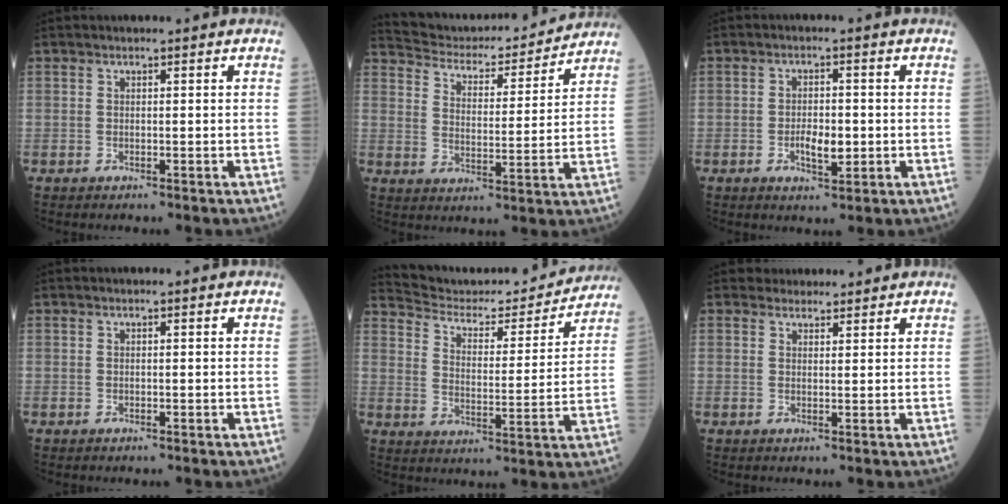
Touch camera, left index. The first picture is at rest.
{"total": 16.4, "force": [15.7, 2.6, 3.9], "torque": [-0.057, -0.002, 0.222]}
{"total": 3.9, "force": [-0.9, 1.6, 3.4], "torque": [-0.057, -0.002, -0.013]}
{"total": 0.0}
{"total": 17.7, "force": [17.2, 2.3, 3.3], "torque": [-0.046, -0.029, 0.241]}
{"total": 3.7, "force": [3.4, 1.4, 0.0], "torque": [0.014, 0.011, 0.045]}